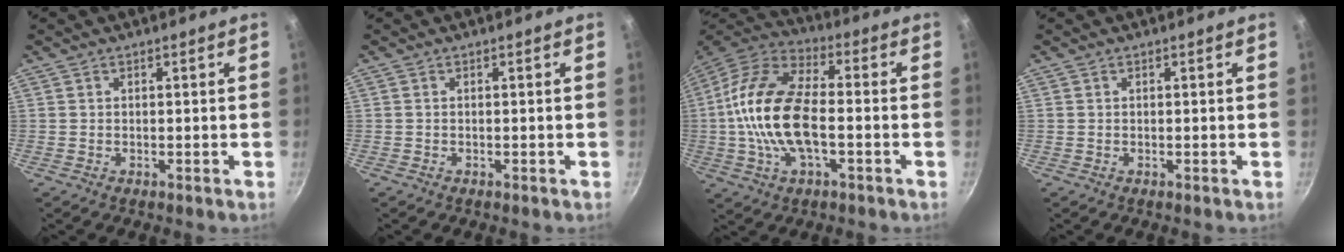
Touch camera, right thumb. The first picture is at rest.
{"total": 0.0}
{"total": 18.4, "force": [-2.0, 9.2, 15.8], "torque": [-0.293, 0.038, -0.054]}
{"total": 0.0}